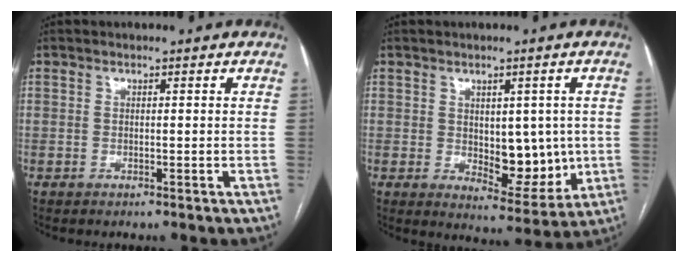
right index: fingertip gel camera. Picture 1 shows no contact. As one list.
[{"total": 8.8, "force": [-0.1, 4.4, 7.6], "torque": [-0.092, -0.004, 0.017]}]